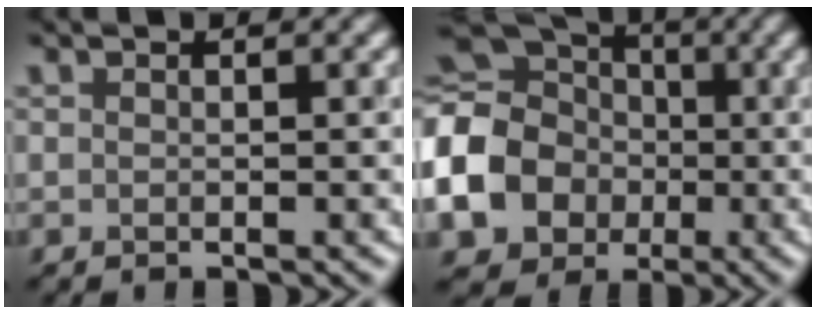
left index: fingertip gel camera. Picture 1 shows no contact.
{"total": 17.0, "force": [-2.8, 14.9, 7.6], "torque": [-0.198, -0.012, -0.098]}